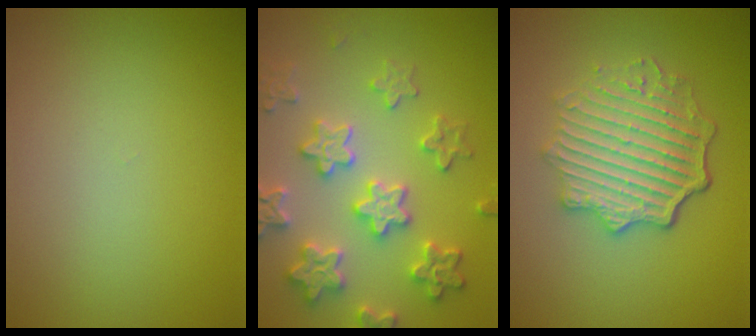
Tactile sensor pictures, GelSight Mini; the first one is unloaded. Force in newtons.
{"total": 5.9, "press": 5.8, "slide": 1.2}
{"total": 5.7, "press": 4.4, "slide": 3.5}